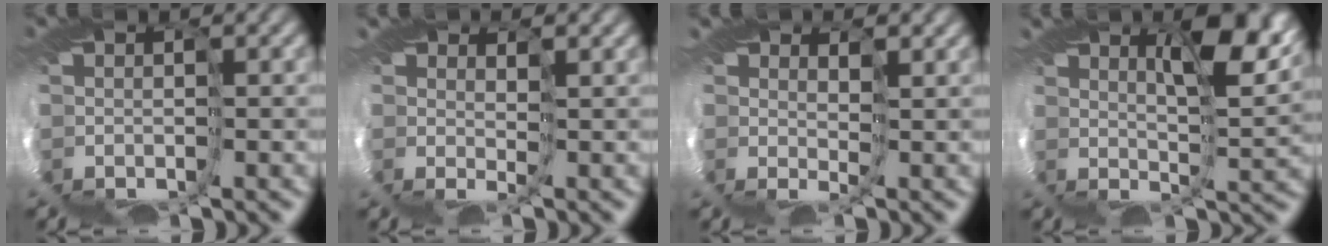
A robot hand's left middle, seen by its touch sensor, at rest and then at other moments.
{"total": 2.4, "force": [2.3, -0.3, 0.6], "torque": [0.002, 0.002, 0.029]}
{"total": 2.9, "force": [2.8, 0.1, 0.8], "torque": [0.002, 0.008, 0.033]}
{"total": 7.2, "force": [5.5, -0.4, 4.6], "torque": [-0.095, 0.003, 0.090]}